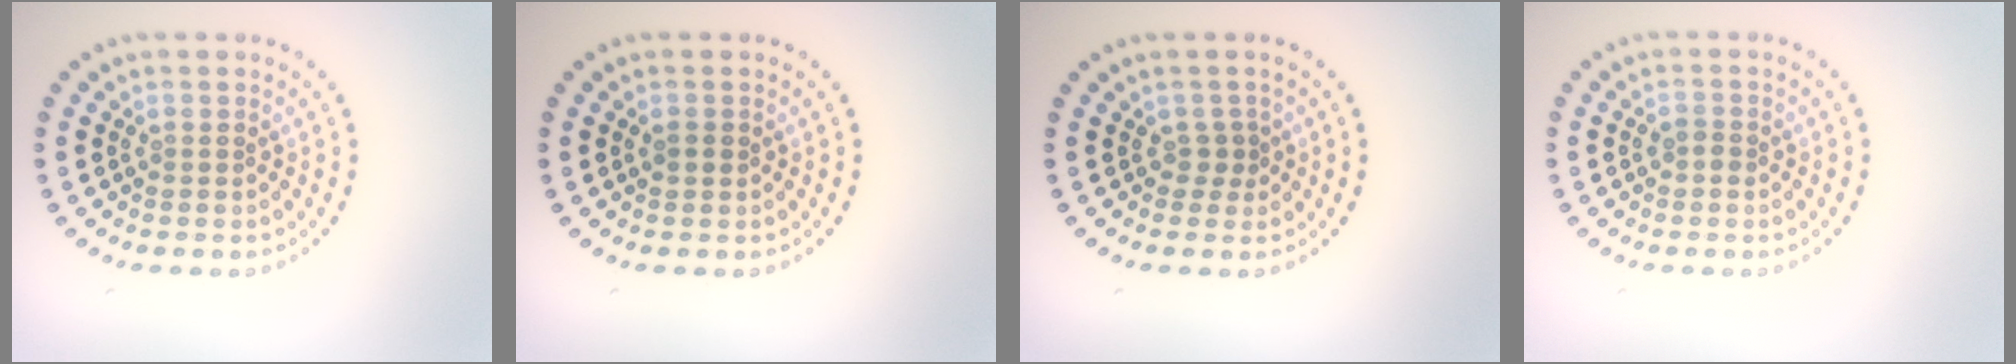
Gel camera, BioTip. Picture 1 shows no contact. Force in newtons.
{"total": 0.8, "press": 0.7, "slide": 0.4}
{"total": 1.1, "press": 0.8, "slide": 0.8}
{"total": 0.9, "press": 0.9, "slide": 0.2}